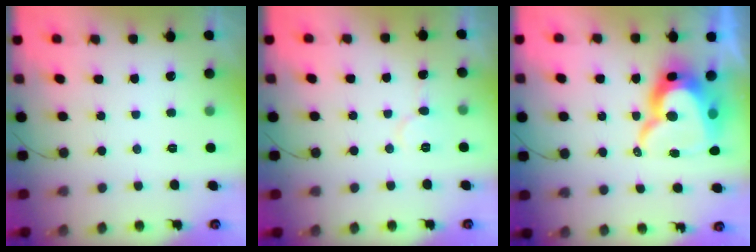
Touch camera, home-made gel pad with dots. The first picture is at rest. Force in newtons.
{"total": 5.2, "press": 5.2, "slide": 0.3}
{"total": 17.9, "press": 17.8, "slide": 1.5}